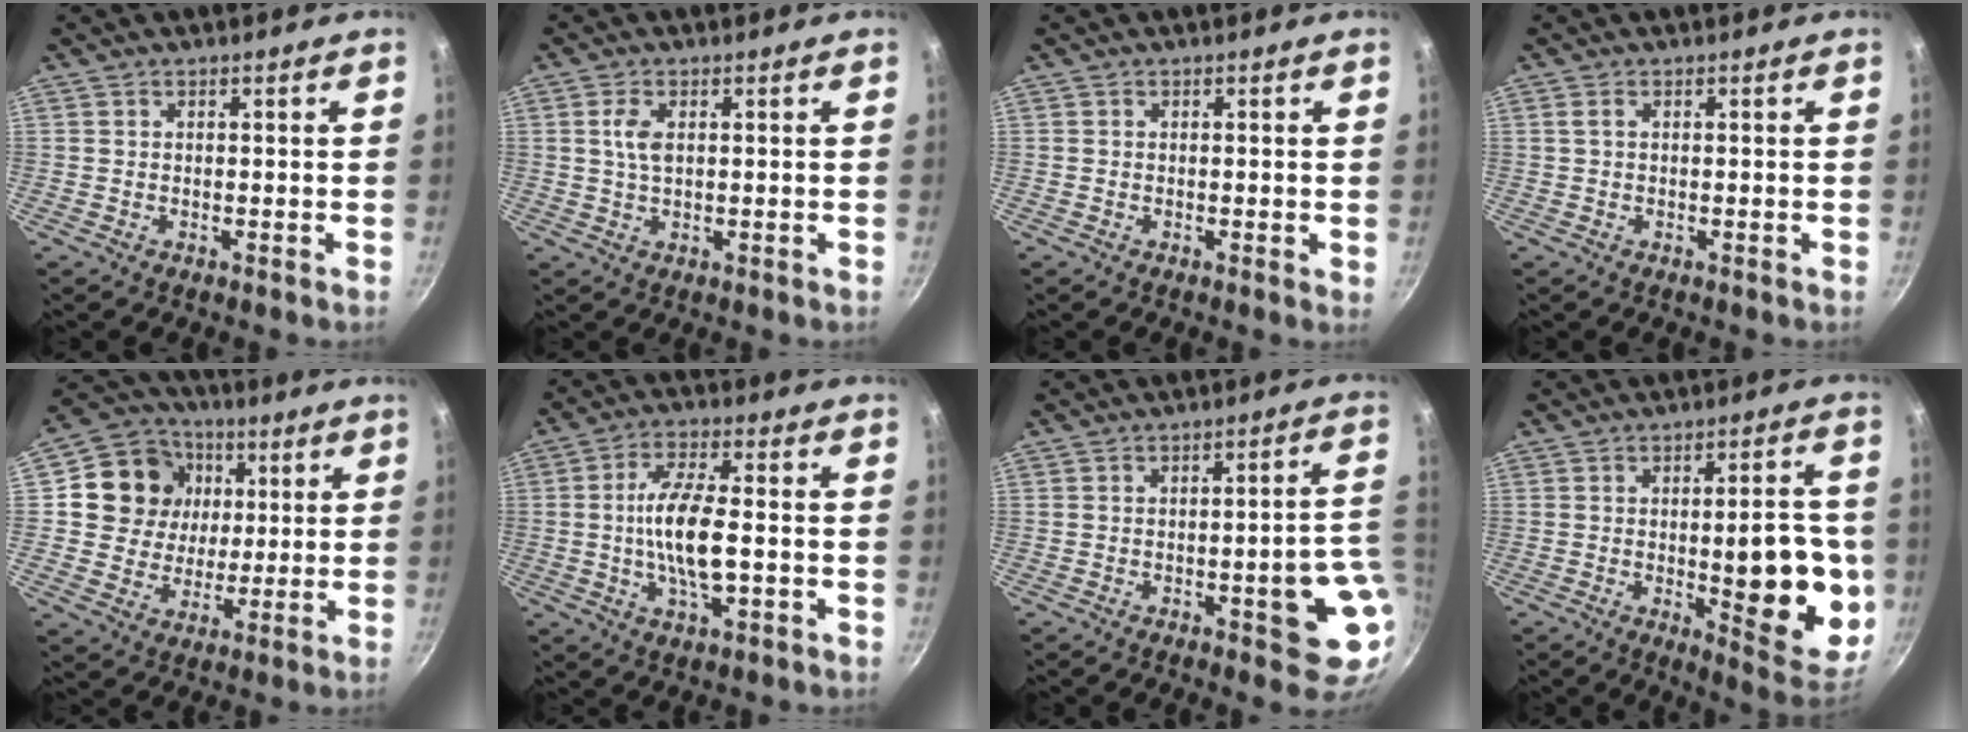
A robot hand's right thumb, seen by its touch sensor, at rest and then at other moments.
{"total": 3.6, "force": [0.8, 1.8, 3.0], "torque": [-0.062, 0.002, 0.017]}
{"total": 0.9, "force": [0.0, 0.3, 0.9], "torque": [-0.010, -0.001, -0.002]}
{"total": 0.9, "force": [0.2, 0.2, 0.8], "torque": [-0.020, 0.002, 0.005]}
{"total": 14.1, "force": [3.1, 12.7, 5.3], "torque": [-0.070, 0.009, 0.047]}
{"total": 11.6, "force": [-1.2, 4.2, 10.7], "torque": [-0.200, 0.015, -0.028]}
{"total": 12.7, "force": [-2.9, 3.8, 11.7], "torque": [-0.106, 0.026, -0.035]}
{"total": 19.6, "force": [-2.5, 7.3, 18.0], "torque": [-0.184, -0.004, -0.028]}